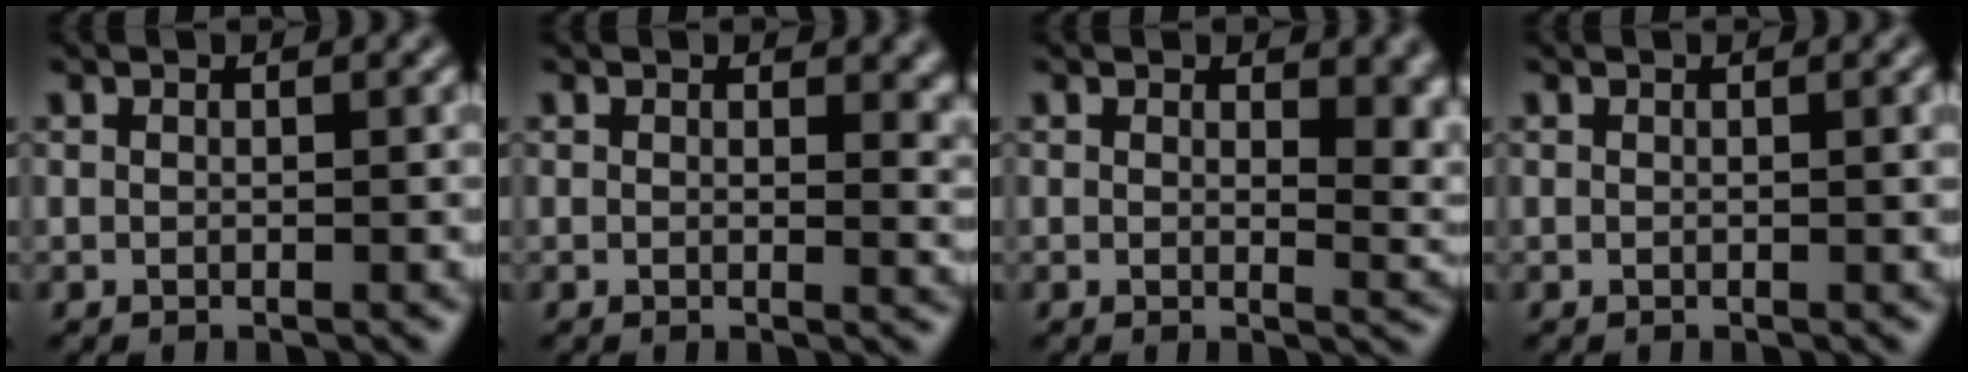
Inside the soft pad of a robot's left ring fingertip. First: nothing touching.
{"total": 2.6, "force": [0.7, 1.5, 2.1], "torque": [-0.018, -0.004, 0.007]}
{"total": 4.6, "force": [1.4, 2.4, 3.7], "torque": [-0.032, -0.011, 0.023]}
{"total": 0.6, "force": [0.1, 0.1, 0.6], "torque": [-0.007, 0.000, 0.001]}